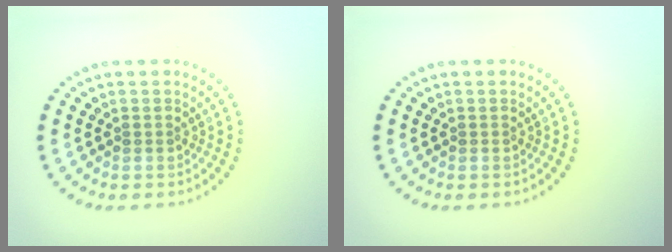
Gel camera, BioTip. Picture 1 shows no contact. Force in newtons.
{"total": 0.0}